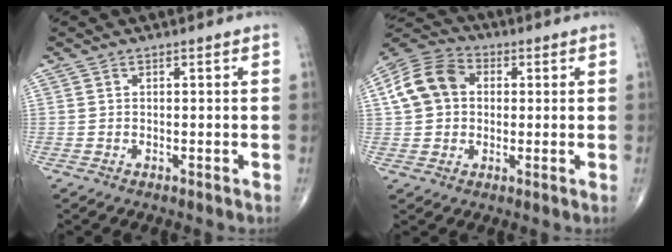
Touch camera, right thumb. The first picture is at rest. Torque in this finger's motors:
{"motor_torque": [-0.50, 0.83, 0.07, 0.04, 0.22]}